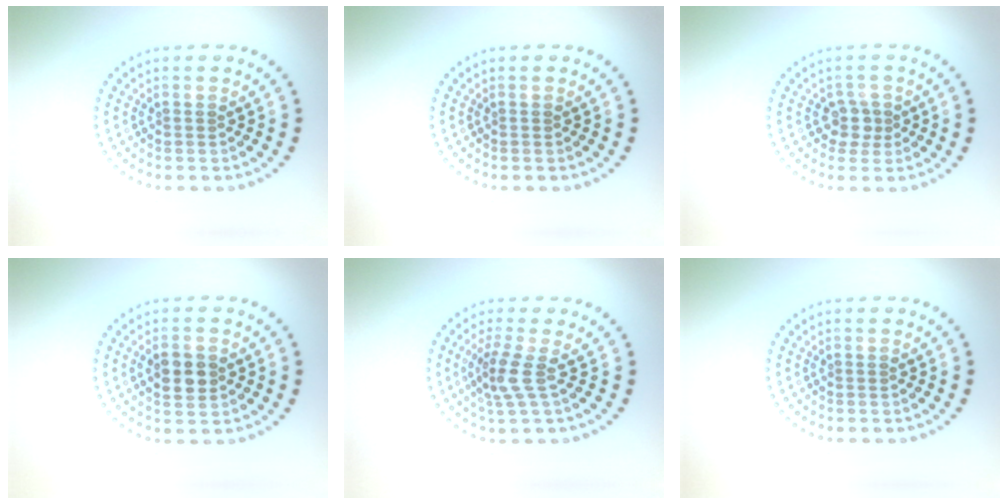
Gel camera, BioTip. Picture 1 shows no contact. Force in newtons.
{"total": 0.0}
{"total": 1.9, "press": 1.5, "slide": 1.2}
{"total": 2.9, "press": 2.9, "slide": 0.1}
{"total": 2.8, "press": 2.1, "slide": 1.8}
{"total": 0.0}